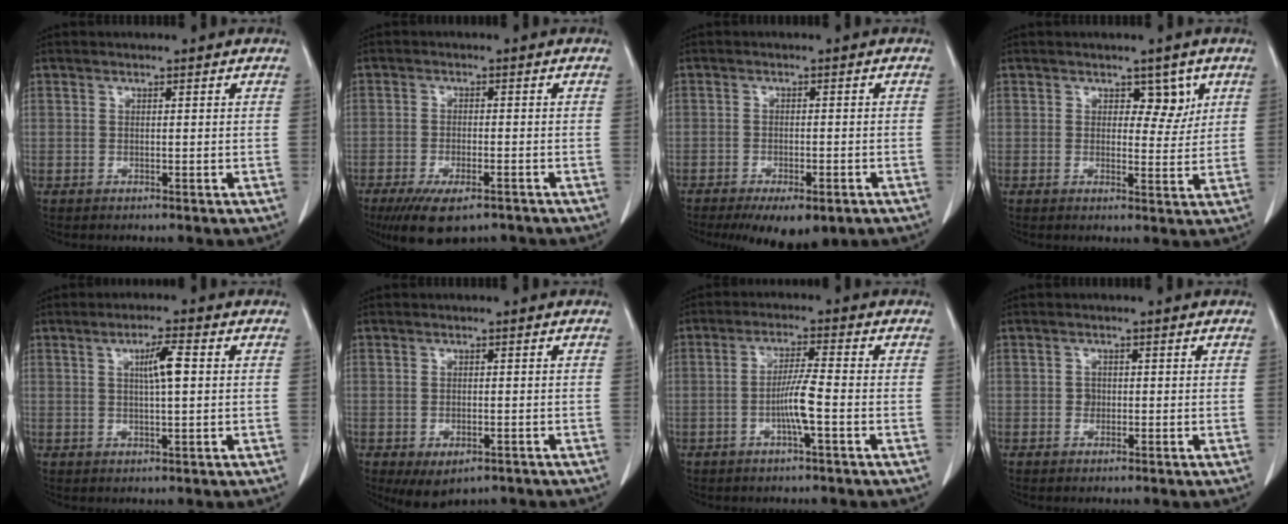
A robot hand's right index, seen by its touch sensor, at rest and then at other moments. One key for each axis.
{"total": 9.0, "fx": -6.3, "fy": 3.1, "fz": 5.6, "tx": -0.087, "ty": -0.012, "tz": -0.096}
{"total": 8.3, "fx": -5.6, "fy": 3.1, "fz": 5.2, "tx": -0.067, "ty": -0.008, "tz": -0.079}
{"total": 3.7, "fx": 1.8, "fy": 2.2, "fz": 2.4, "tx": -0.019, "ty": 0.001, "tz": 0.023}
{"total": 4.4, "fx": 0.9, "fy": 0.2, "fz": 4.3, "tx": -0.075, "ty": 0.002, "tz": 0.014}
{"total": 4.3, "fx": -2.4, "fy": 2.4, "fz": 2.6, "tx": -0.039, "ty": -0.006, "tz": -0.025}
{"total": 4.8, "fx": -1.4, "fy": -0.3, "fz": 4.6, "tx": -0.091, "ty": 0.004, "tz": -0.026}
{"total": 1.0, "fx": -0.1, "fy": 1.0, "fz": 0.3, "tx": 0.002, "ty": 0.006, "tz": 0.001}